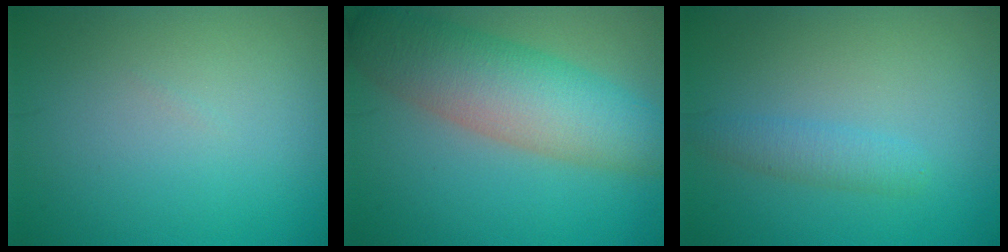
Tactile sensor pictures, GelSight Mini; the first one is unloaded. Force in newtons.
{"total": 8.1, "press": 8.1, "slide": 0.3}
{"total": 1.9, "press": 1.9, "slide": 0.1}